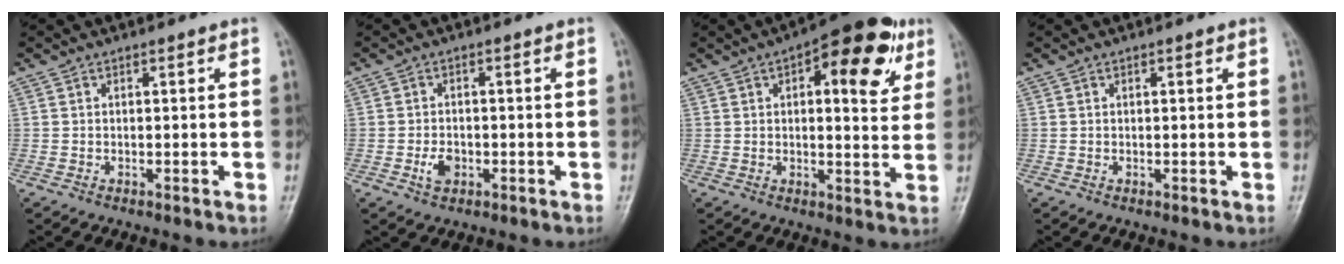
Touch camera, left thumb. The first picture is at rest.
{"total": 3.2, "force": [-1.1, 2.3, 2.0], "torque": [-0.031, 0.002, -0.019]}
{"total": 15.3, "force": [6.4, 6.3, 12.4], "torque": [-0.126, -0.003, 0.077]}
{"total": 0.7, "force": [0.3, 0.3, 0.6], "torque": [-0.008, 0.001, 0.003]}